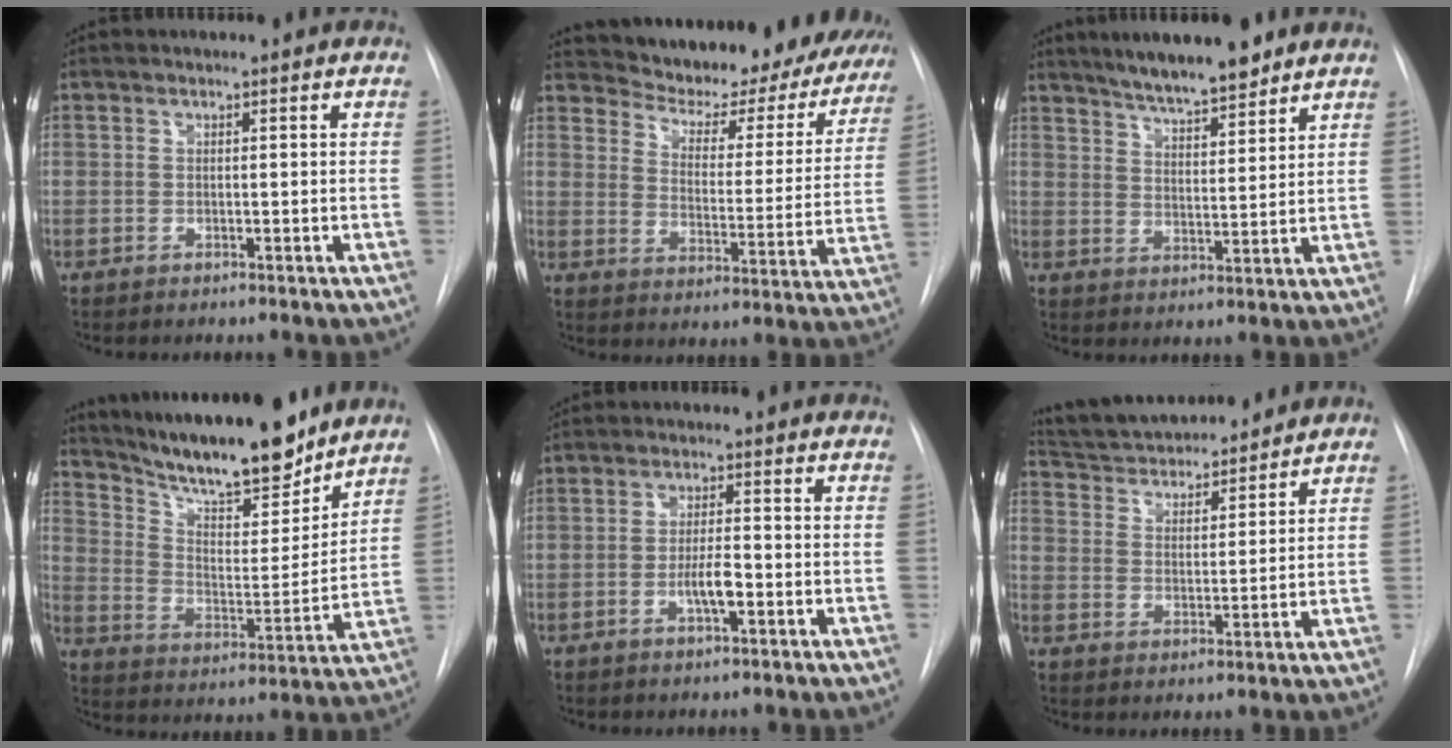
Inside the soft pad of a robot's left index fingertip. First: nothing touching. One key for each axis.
{"total": 24.9, "fx": 22.6, "fy": 7.0, "fz": 7.9, "tx": -0.113, "ty": -0.054, "tz": 0.272}
{"total": 10.4, "fx": 8.8, "fy": 1.3, "fz": 5.4, "tx": -0.084, "ty": 0.008, "tz": 0.143}
{"total": 20.0, "fx": 17.5, "fy": 3.4, "fz": 9.2, "tx": -0.157, "ty": -0.009, "tz": 0.276}
{"total": 3.9, "fx": -1.3, "fy": 0.8, "fz": 3.6, "tx": -0.064, "ty": 0.001, "tz": -0.024}
{"total": 16.4, "fx": 15.2, "fy": 3.4, "fz": 5.3, "tx": -0.093, "ty": 0.023, "tz": 0.243}